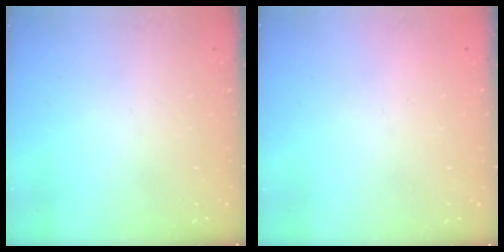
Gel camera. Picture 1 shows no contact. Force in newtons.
{"total": 2.1, "press": 2.1, "slide": 0.1}